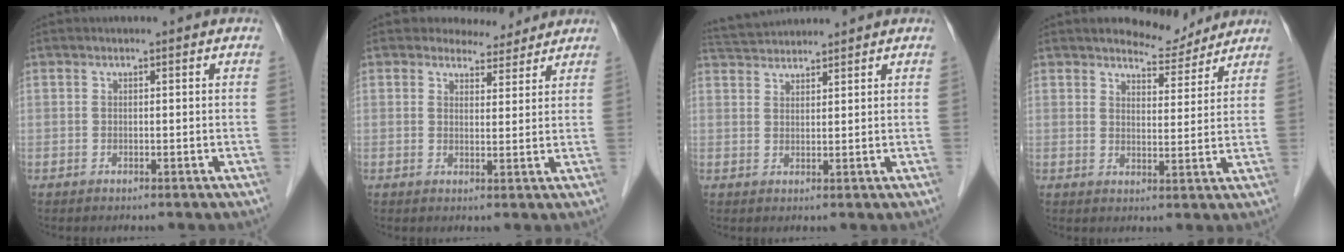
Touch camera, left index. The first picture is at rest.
{"total": 4.2, "force": [3.9, 1.7, 0.1], "torque": [0.002, -0.003, 0.047]}
{"total": 4.9, "force": [4.9, 0.1, 0.6], "torque": [-0.017, 0.032, 0.090]}
{"total": 5.8, "force": [5.5, 1.5, 0.7], "torque": [-0.011, -0.009, 0.078]}